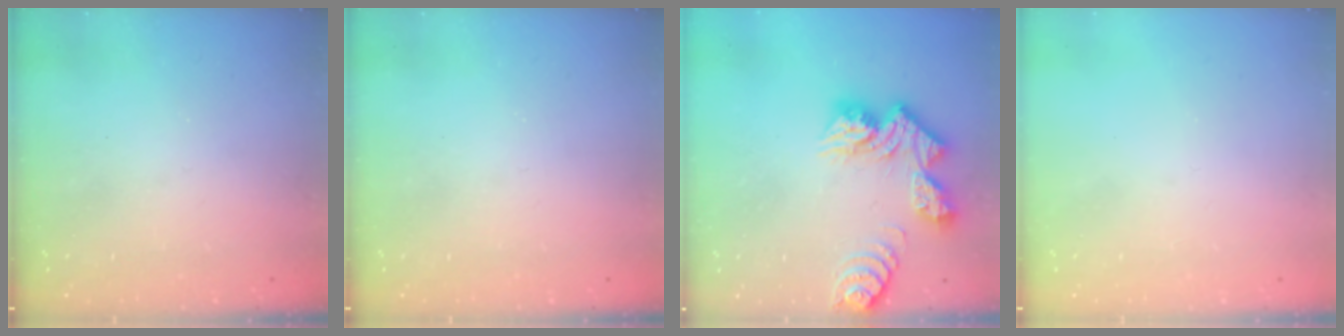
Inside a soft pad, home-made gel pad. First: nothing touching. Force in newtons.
{"total": 0.0}
{"total": 13.0, "press": 12.9, "slide": 1.2}
{"total": 0.0}